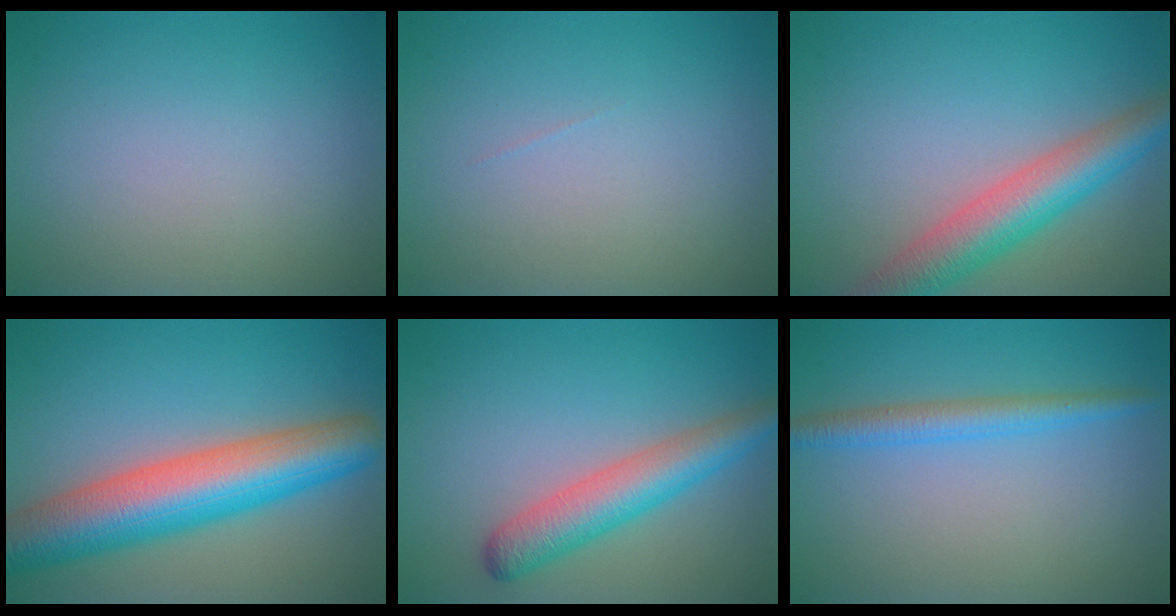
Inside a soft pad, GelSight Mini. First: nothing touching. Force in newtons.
{"total": 0.0}
{"total": 6.4, "press": 6.4, "slide": 0.3}
{"total": 10.1, "press": 10.0, "slide": 0.4}
{"total": 4.9, "press": 4.9, "slide": 0.2}
{"total": 2.6, "press": 2.6, "slide": 0.1}